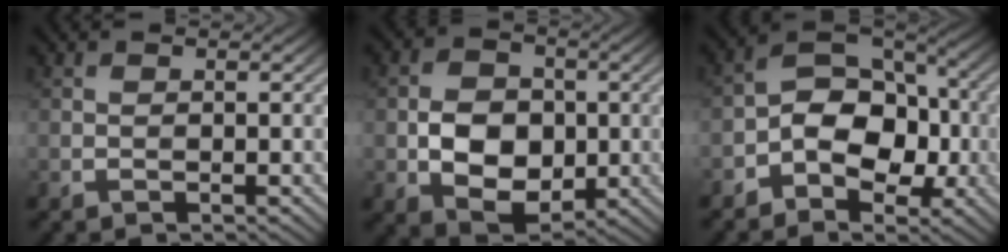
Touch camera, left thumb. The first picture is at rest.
{"total": 7.9, "force": [-1.1, 5.8, 5.2], "torque": [-0.100, -0.007, -0.025]}
{"total": 9.1, "force": [-2.7, 6.0, 6.3], "torque": [-0.101, 0.004, -0.060]}